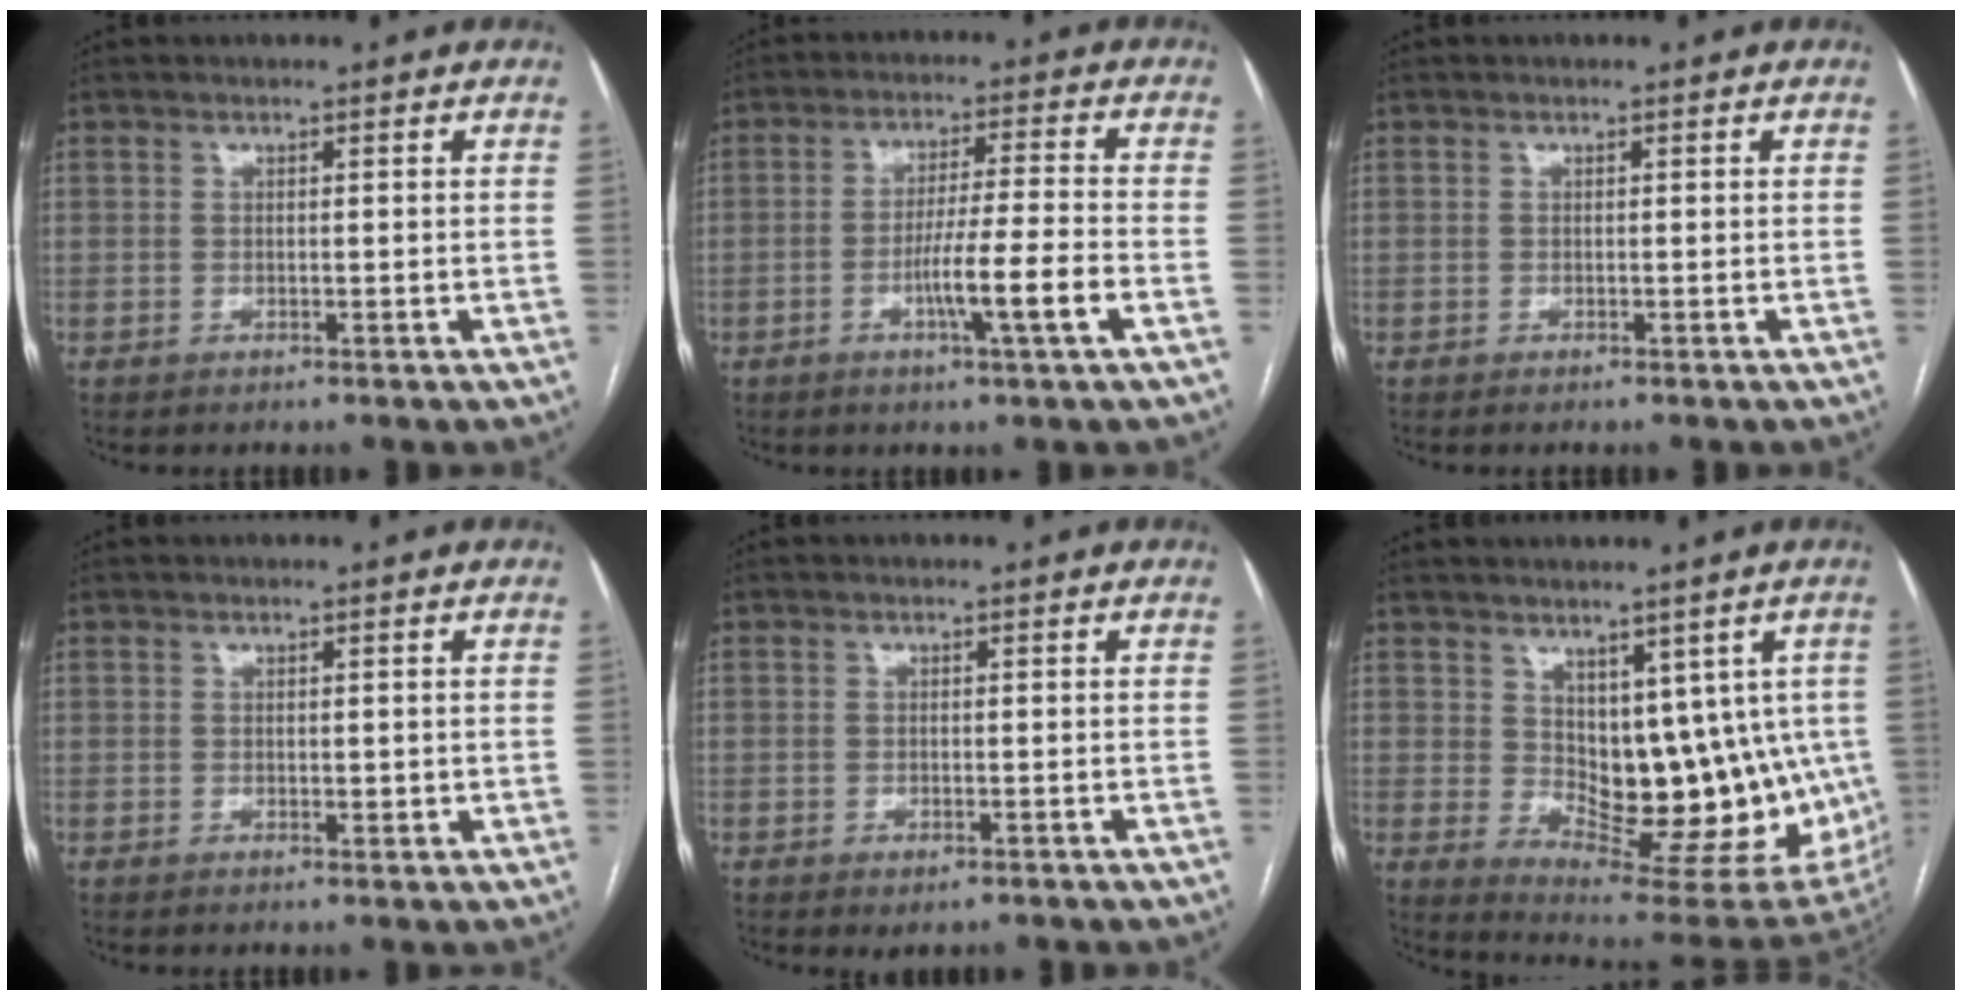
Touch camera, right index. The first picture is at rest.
{"total": 8.5, "force": [-3.1, -0.8, 7.8], "torque": [-0.134, -0.007, -0.056]}
{"total": 0.0}
{"total": 1.3, "force": [0.1, 0.7, 1.0], "torque": [-0.012, -0.003, 0.002]}
{"total": 1.4, "force": [-0.7, 0.5, 1.1], "torque": [-0.014, -0.003, -0.003]}
{"total": 15.2, "force": [1.1, 8.3, 12.7], "torque": [-0.147, -0.010, 0.038]}